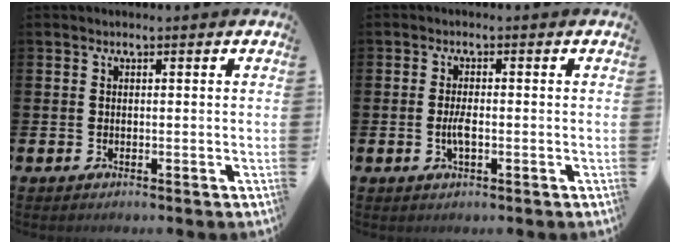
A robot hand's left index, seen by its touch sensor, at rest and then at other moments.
{"total": 2.3, "force": [-0.5, 0.7, 2.1], "torque": [-0.036, -0.001, -0.010]}